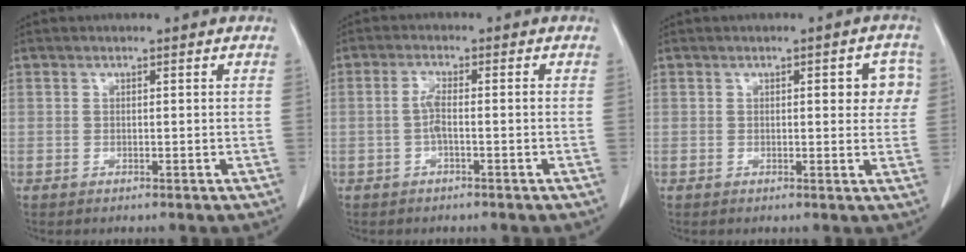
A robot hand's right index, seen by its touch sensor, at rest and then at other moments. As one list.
[{"total": 2.6, "force": [-0.6, 0.3, 2.5], "torque": [-0.051, 0.003, -0.014]}, {"total": 4.7, "force": [1.1, 1.7, 4.2], "torque": [-0.040, 0.011, 0.010]}]